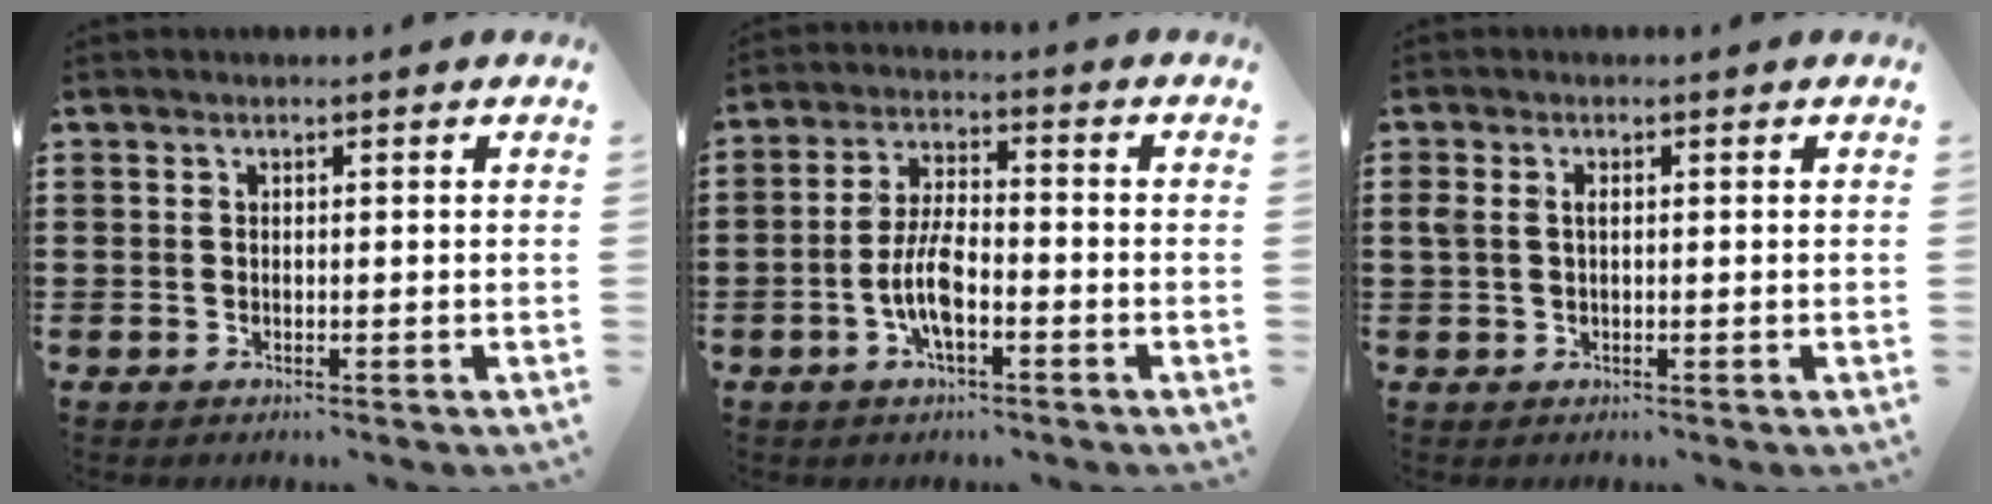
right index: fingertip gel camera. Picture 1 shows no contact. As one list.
[{"total": 7.0, "force": [-2.3, 2.5, 6.1], "torque": [-0.137, -0.003, -0.050]}, {"total": 1.7, "force": [0.3, 1.0, 1.4], "torque": [-0.030, 0.007, 0.004]}]